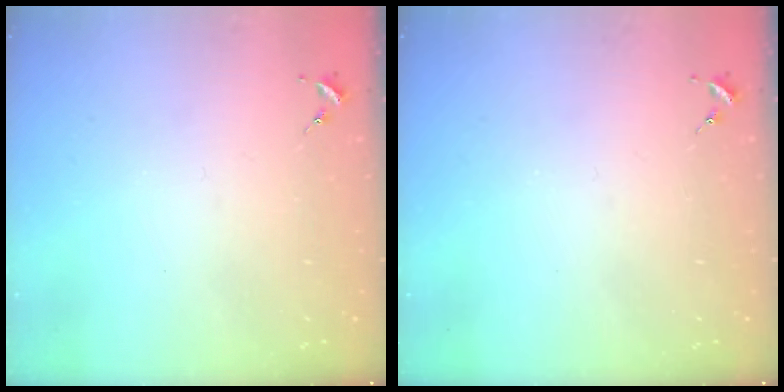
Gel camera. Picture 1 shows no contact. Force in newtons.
{"total": 0.0}